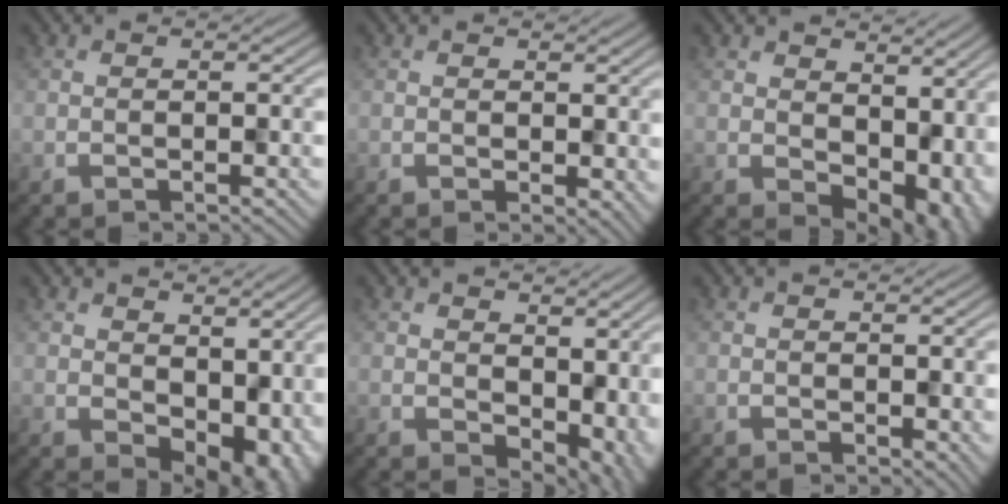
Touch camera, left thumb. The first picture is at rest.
{"total": 1.4, "force": [0.1, 1.0, 1.0], "torque": [-0.010, -0.007, 0.011]}
{"total": 8.5, "force": [0.6, 5.9, 6.1], "torque": [-0.081, -0.032, 0.027]}
{"total": 7.7, "force": [0.4, 5.2, 5.6], "torque": [-0.073, -0.031, 0.020]}
{"total": 6.3, "force": [0.1, 4.4, 4.5], "torque": [-0.055, -0.028, 0.014]}
{"total": 1.5, "force": [-0.2, 0.8, 1.3], "torque": [-0.018, -0.006, 0.004]}